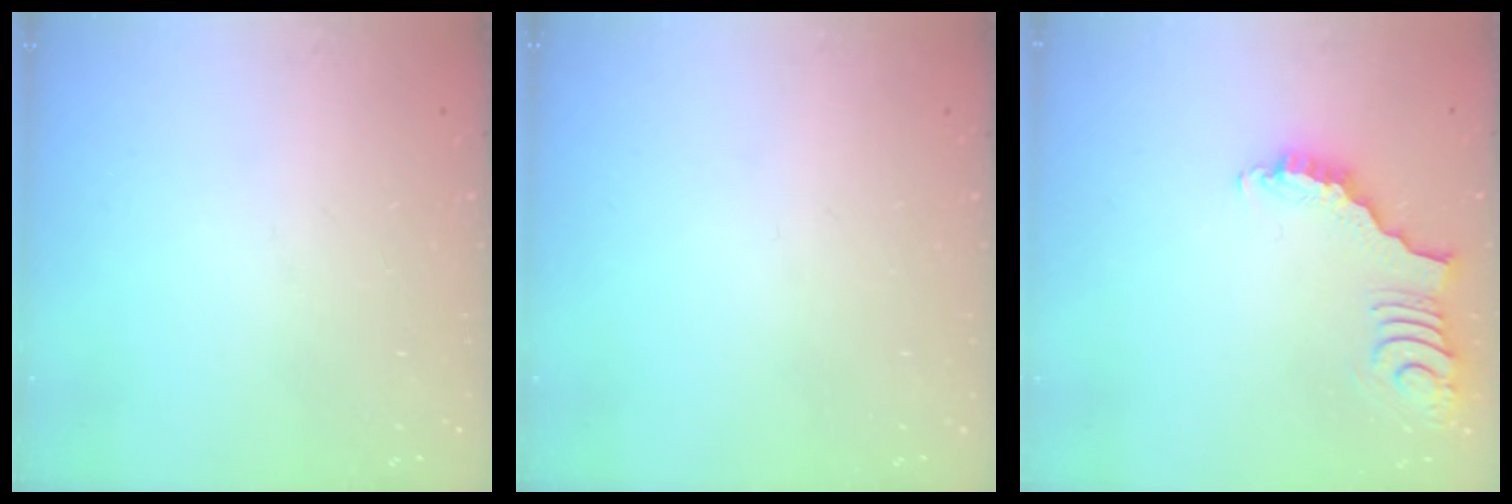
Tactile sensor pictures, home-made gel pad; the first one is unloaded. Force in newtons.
{"total": 0.0}
{"total": 3.7, "press": 3.6, "slide": 0.7}